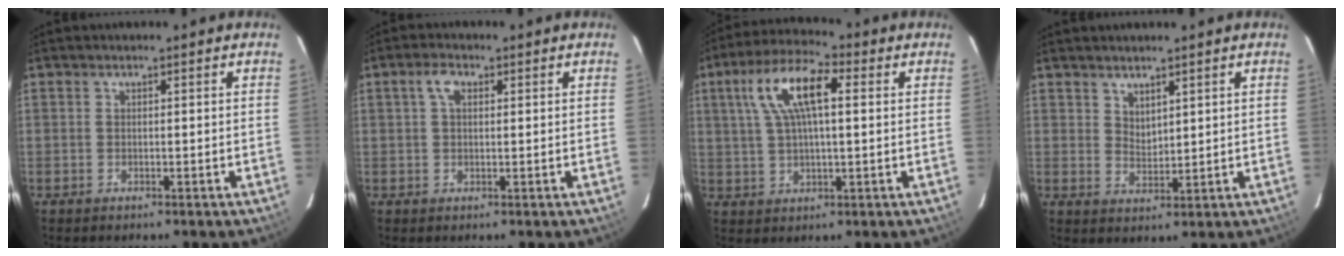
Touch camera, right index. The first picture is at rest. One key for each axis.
{"total": 2.9, "fx": 0.9, "fy": 1.7, "fz": 2.2, "tx": -0.043, "ty": 0.010, "tz": 0.017}
{"total": 11.9, "fx": 3.5, "fy": 4.3, "fz": 10.5, "tx": -0.203, "ty": 0.028, "tz": 0.061}
{"total": 3.1, "fx": 2.5, "fy": 1.4, "fz": 1.2, "tx": -0.017, "ty": 0.000, "tz": 0.048}